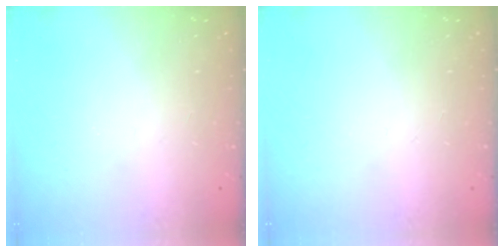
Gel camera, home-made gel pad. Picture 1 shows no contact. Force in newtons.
{"total": 0.0}